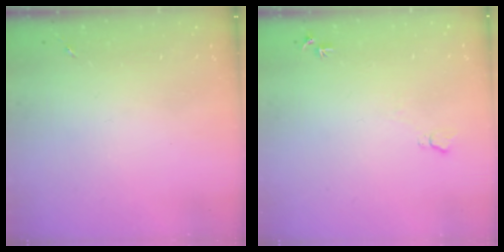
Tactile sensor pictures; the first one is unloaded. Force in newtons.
{"total": 5.8, "press": 5.8, "slide": 0.7}